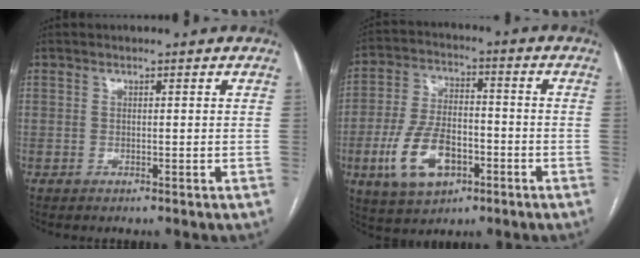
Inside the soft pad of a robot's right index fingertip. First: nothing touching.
{"total": 11.9, "force": [-4.6, 6.5, 8.9], "torque": [-0.191, 0.008, -0.077]}